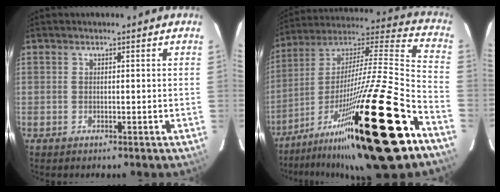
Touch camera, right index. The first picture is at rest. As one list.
[{"total": 36.2, "force": [-21.9, 3.5, 28.6], "torque": [-0.456, -0.041, -0.371]}]